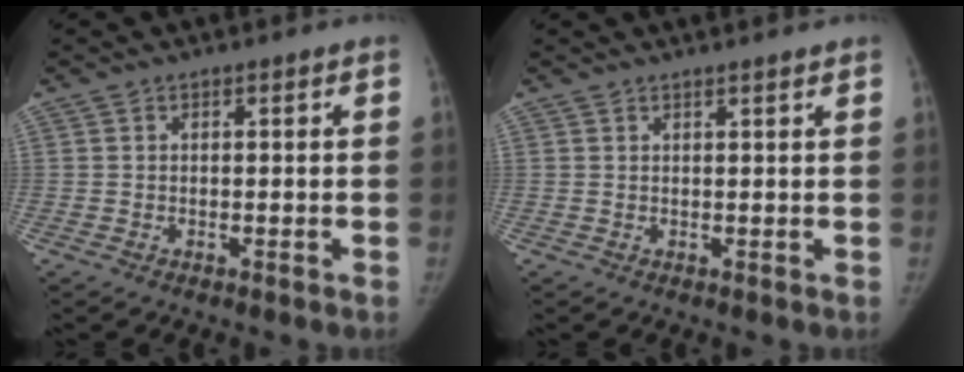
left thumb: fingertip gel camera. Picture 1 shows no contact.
{"total": 2.0, "force": [1.8, 0.0, 0.8], "torque": [-0.001, 0.005, 0.026]}